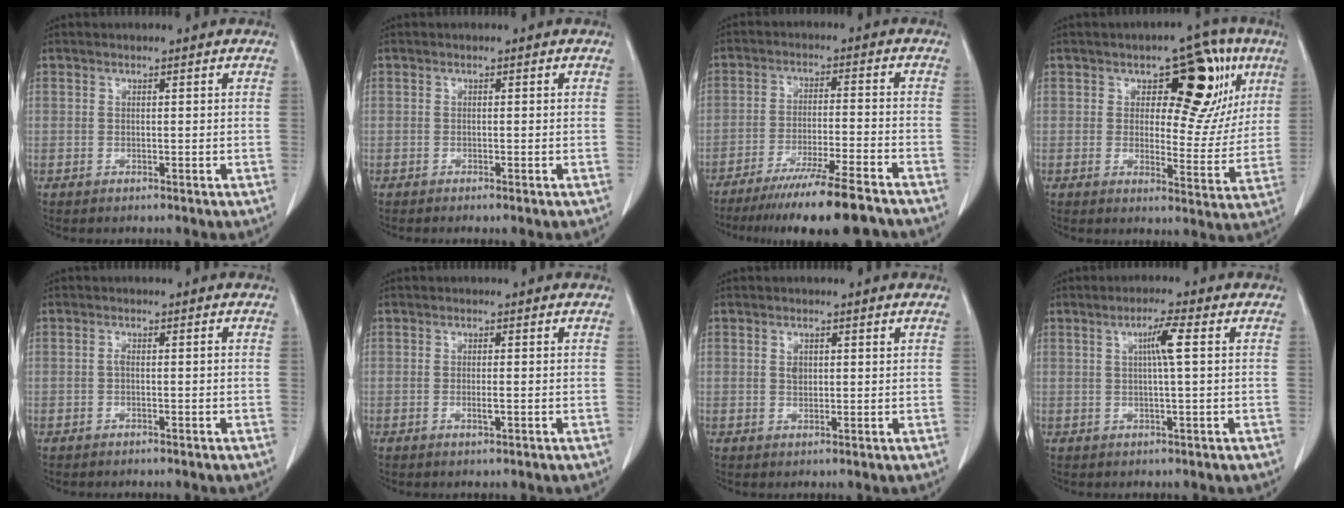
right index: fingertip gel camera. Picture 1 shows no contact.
{"total": 0.5, "force": [-0.4, -0.1, 0.4], "torque": [-0.012, -0.001, -0.007]}
{"total": 13.9, "force": [-11.4, -0.2, 7.9], "torque": [-0.127, -0.033, -0.180]}
{"total": 13.3, "force": [5.5, 6.7, 10.1], "torque": [-0.112, 0.023, 0.076]}
{"total": 0.8, "force": [-0.1, 0.3, 0.7], "torque": [-0.010, 0.004, -0.002]}
{"total": 1.2, "force": [-0.3, 0.1, 1.2], "torque": [-0.021, -0.001, -0.004]}
{"total": 1.6, "force": [0.7, 1.0, 1.1], "torque": [-0.017, 0.003, 0.014]}
{"total": 3.9, "force": [0.8, -0.4, 3.8], "torque": [-0.070, 0.002, 0.014]}